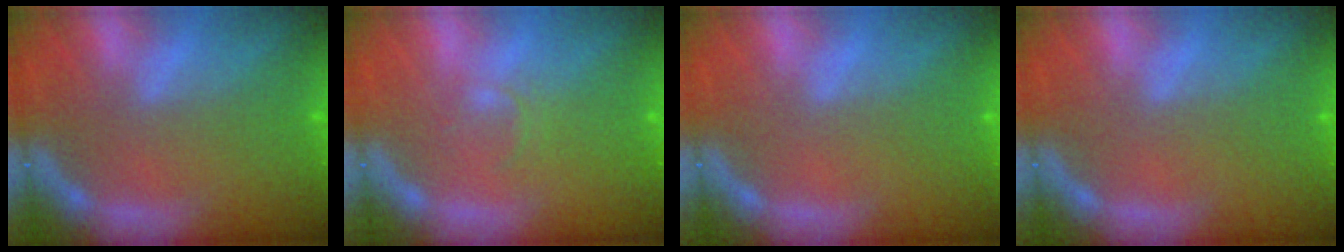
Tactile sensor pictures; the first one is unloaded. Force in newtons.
{"total": 1.4}
{"total": 0.0}
{"total": 0.0}